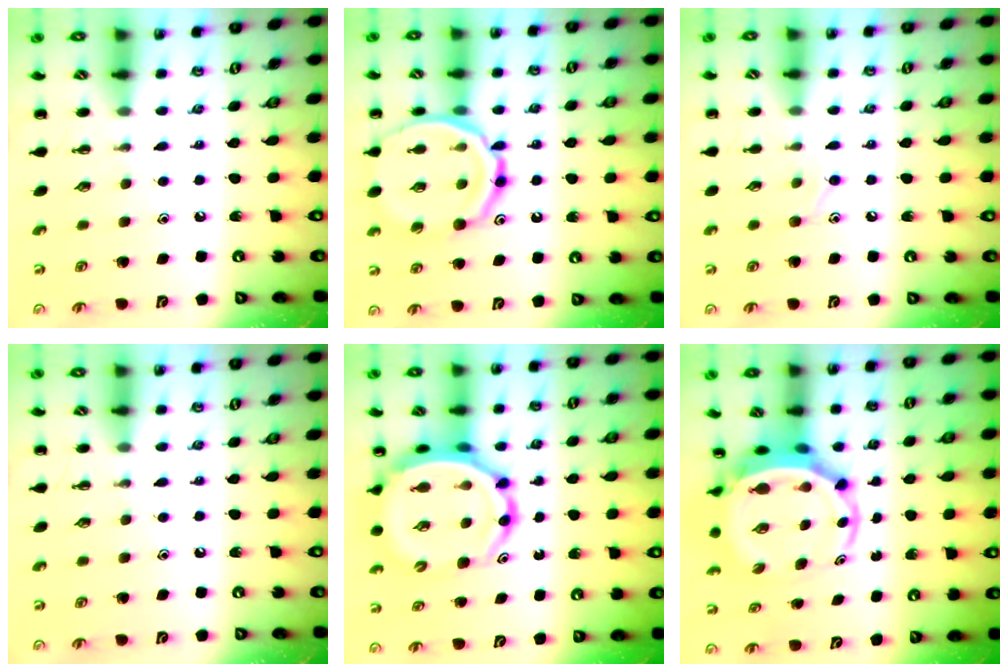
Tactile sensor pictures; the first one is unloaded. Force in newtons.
{"total": 17.8, "press": 17.7, "slide": 1.9}
{"total": 7.0, "press": 6.7, "slide": 2.0}
{"total": 0.0}
{"total": 10.1, "press": 9.6, "slide": 3.2}
{"total": 5.7, "press": 5.4, "slide": 1.8}